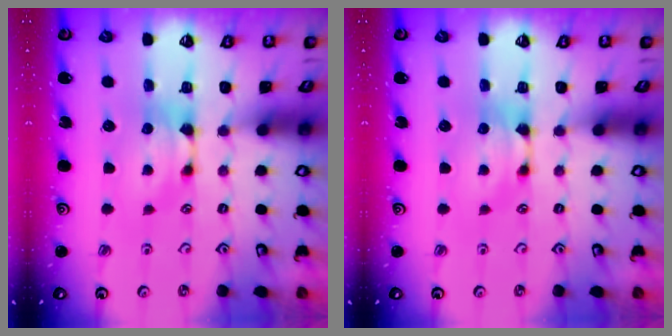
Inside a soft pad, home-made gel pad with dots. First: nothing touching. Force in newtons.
{"total": 0.0}